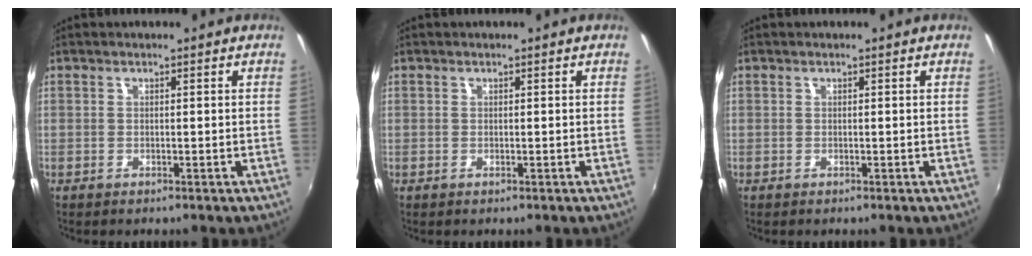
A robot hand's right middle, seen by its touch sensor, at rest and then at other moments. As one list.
[{"total": 0.0}, {"total": 0.0}]